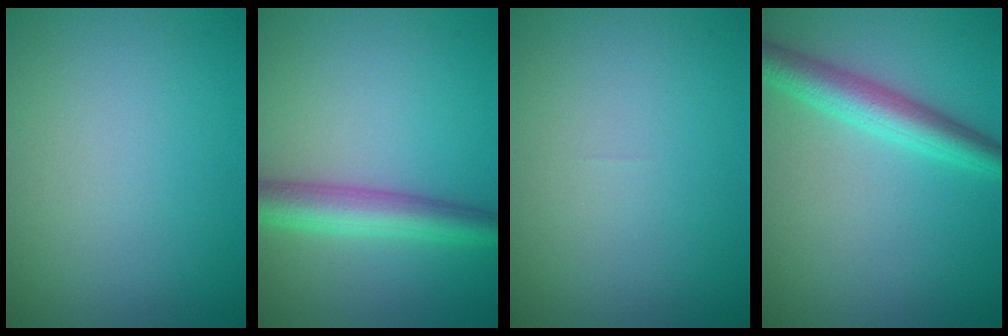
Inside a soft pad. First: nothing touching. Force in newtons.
{"total": 4.6, "press": 4.6, "slide": 0.0}
{"total": 0.0}
{"total": 4.2, "press": 4.2, "slide": 0.1}